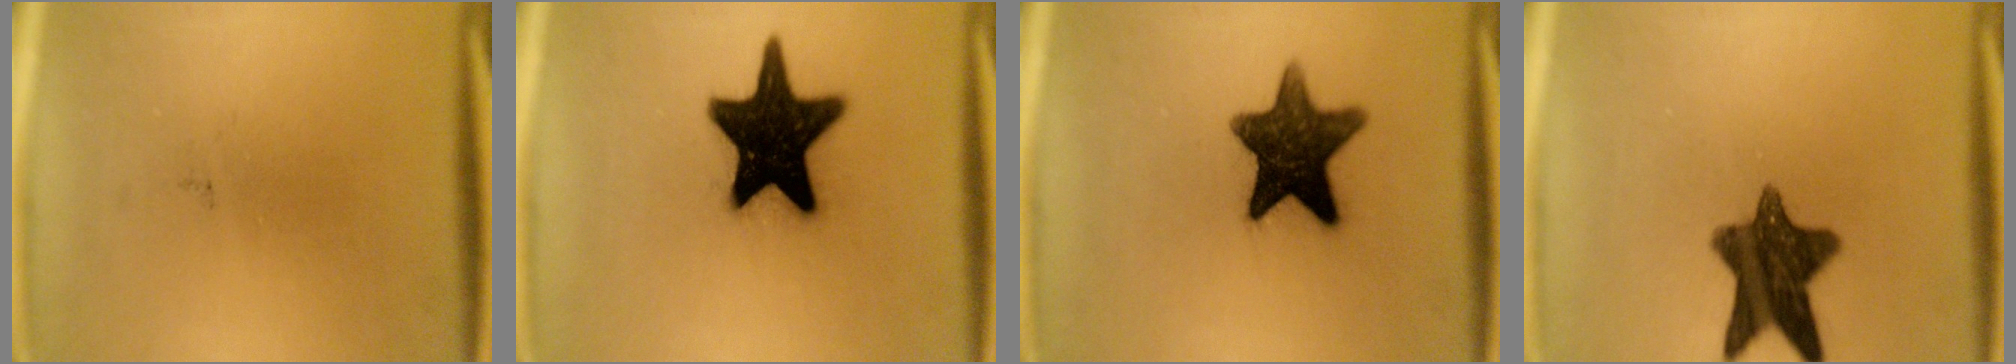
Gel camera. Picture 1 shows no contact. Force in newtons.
{"total": 19.9}
{"total": 12.7}
{"total": 11.5}